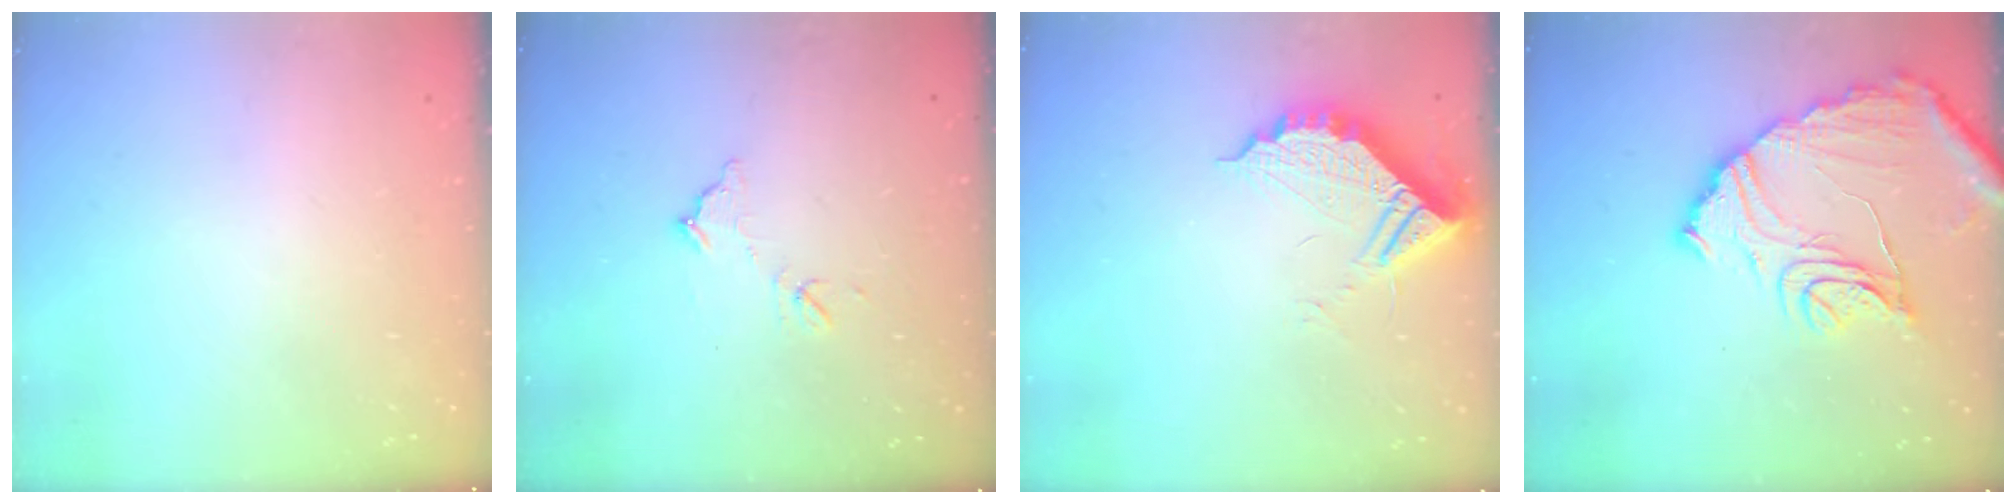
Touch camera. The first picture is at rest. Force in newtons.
{"total": 8.1, "press": 8.1, "slide": 0.3}
{"total": 10.8, "press": 10.7, "slide": 1.0}
{"total": 16.2, "press": 16.1, "slide": 1.8}